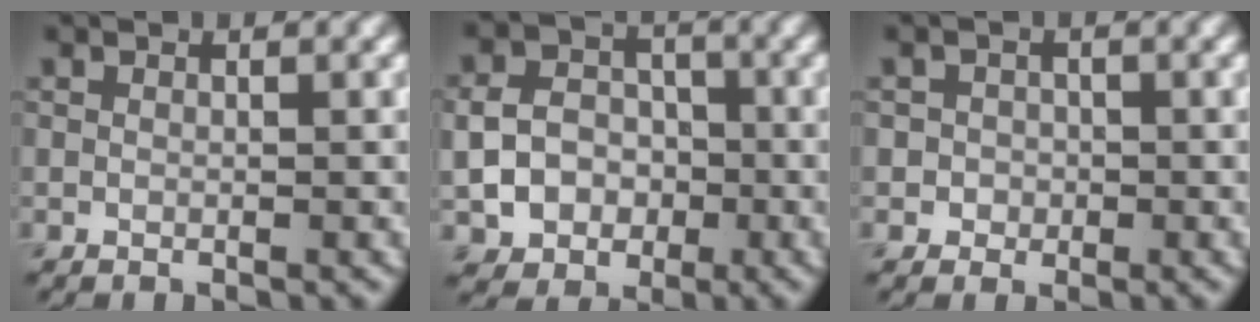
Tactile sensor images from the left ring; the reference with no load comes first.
{"total": 5.2, "force": [-1.0, 4.4, 2.5], "torque": [-0.036, -0.004, -0.019]}
{"total": 1.7, "force": [-0.3, 1.6, 0.2], "torque": [0.014, 0.000, -0.015]}